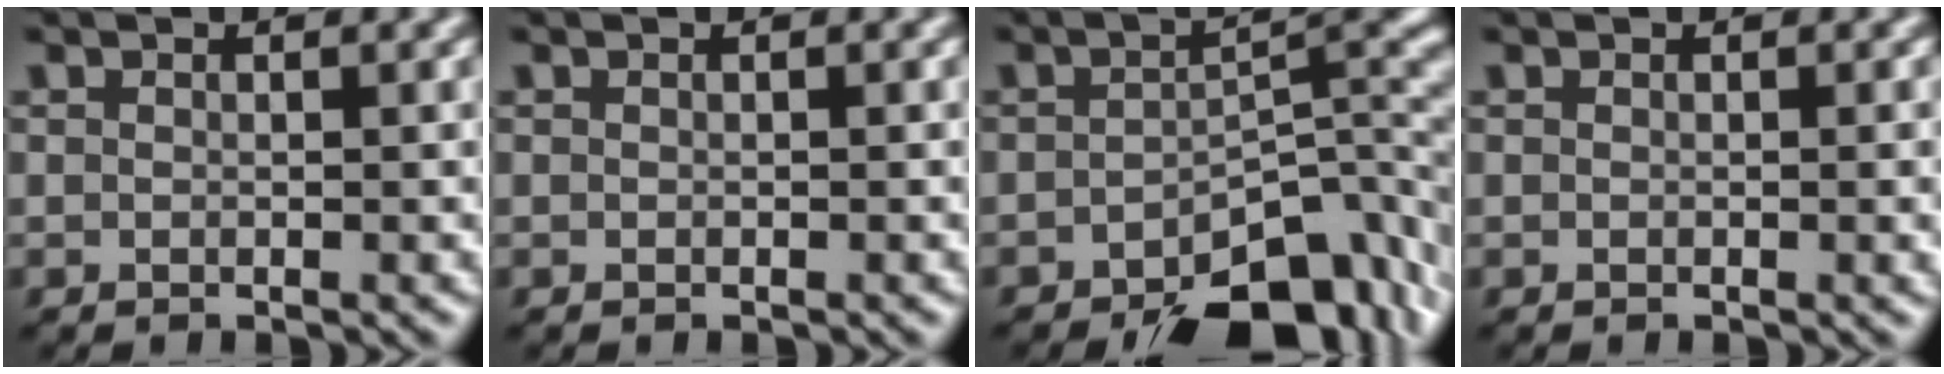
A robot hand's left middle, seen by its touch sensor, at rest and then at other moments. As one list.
[{"total": 0.0}, {"total": 9.7, "force": [-5.7, 4.2, 6.5], "torque": [-0.063, -0.004, -0.089]}, {"total": 1.2, "force": [0.0, 0.2, 1.2], "torque": [-0.012, 0.001, 0.000]}]